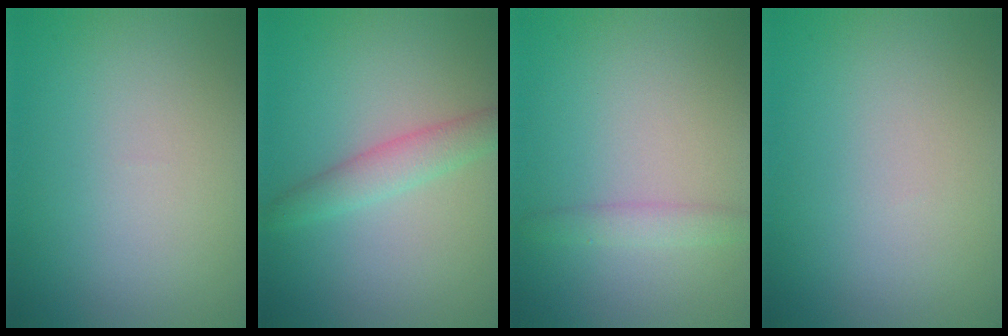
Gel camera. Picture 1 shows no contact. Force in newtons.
{"total": 2.6, "press": 2.6, "slide": 0.1}
{"total": 1.6, "press": 1.6, "slide": 0.0}
{"total": 0.0}